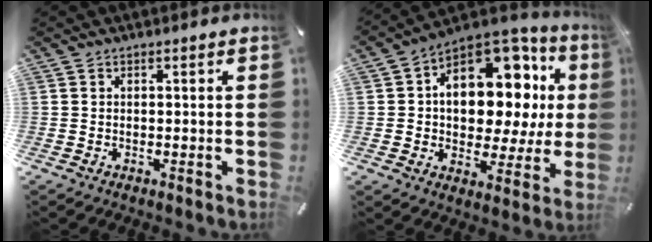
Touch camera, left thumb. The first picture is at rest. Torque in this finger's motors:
{"motor_torque": [1.60, 1.58, 0.65, -0.21, 0.61]}